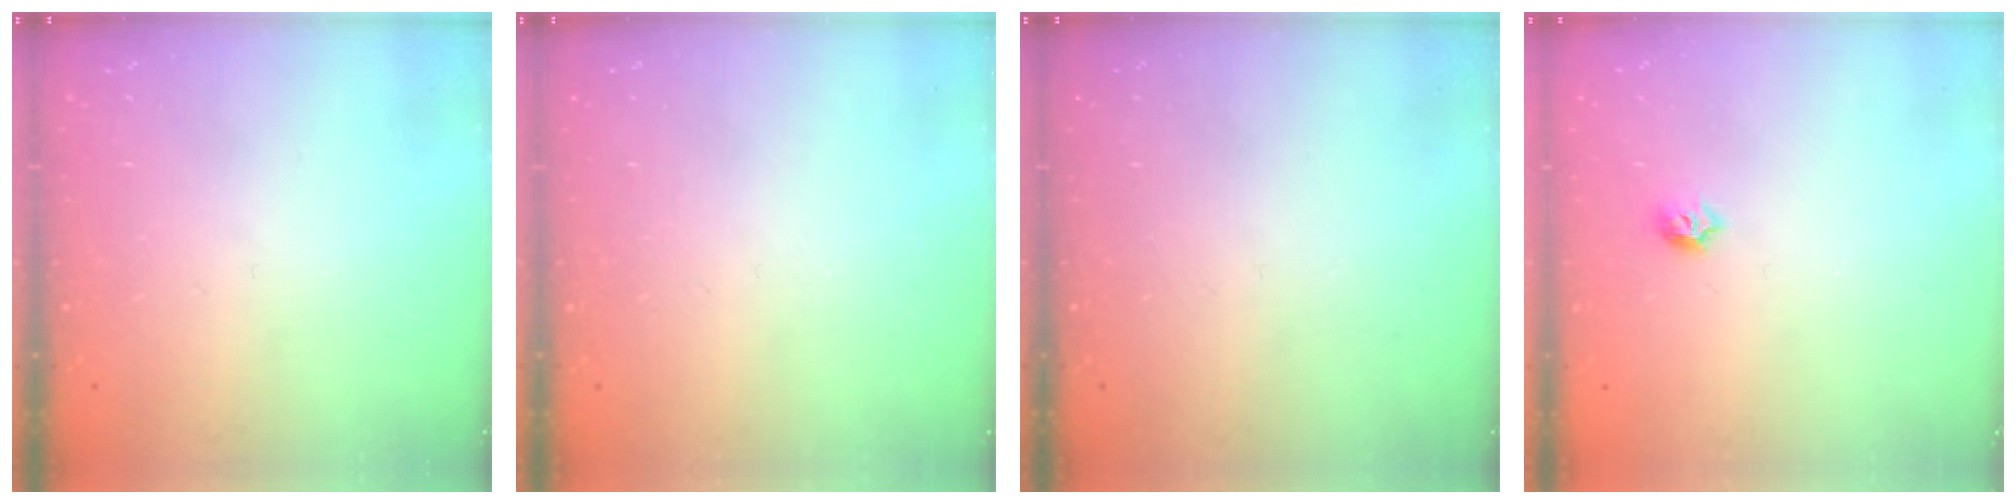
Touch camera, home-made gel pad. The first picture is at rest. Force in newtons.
{"total": 0.0}
{"total": 0.0}
{"total": 4.9, "press": 4.8, "slide": 0.9}